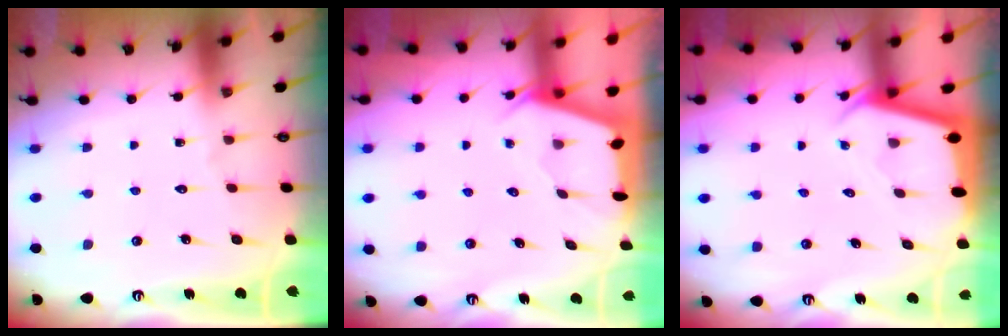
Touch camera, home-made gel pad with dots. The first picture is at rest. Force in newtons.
{"total": 2.2, "press": 2.1, "slide": 0.3}
{"total": 2.2, "press": 2.2, "slide": 0.1}